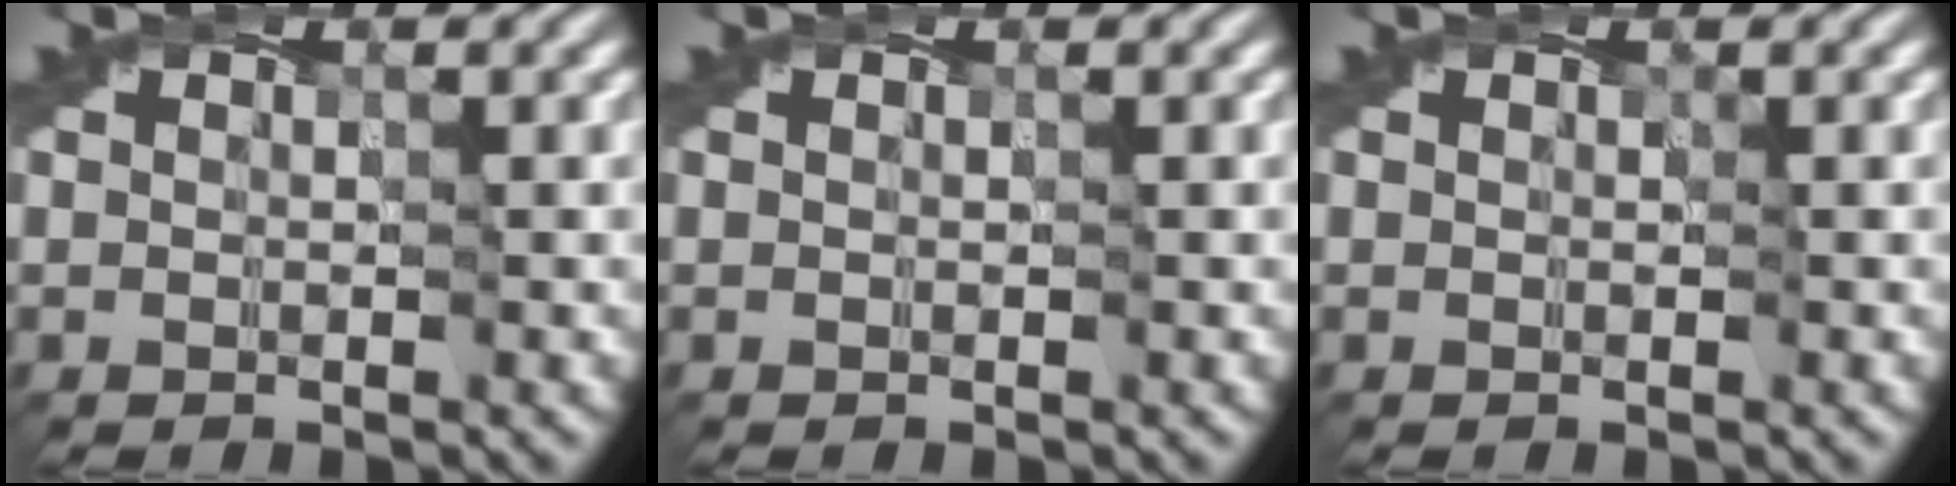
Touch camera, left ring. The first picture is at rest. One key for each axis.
{"total": 0.0}
{"total": 0.0}